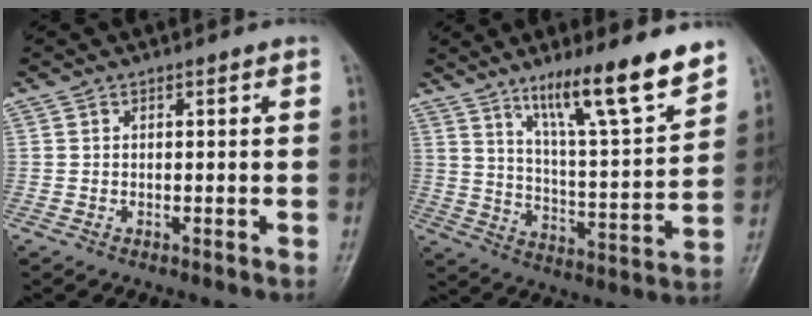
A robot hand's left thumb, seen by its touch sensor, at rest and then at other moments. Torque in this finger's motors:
{"motor_torque": [1.01, 0.85, 1.40, -1.37, 0.13]}